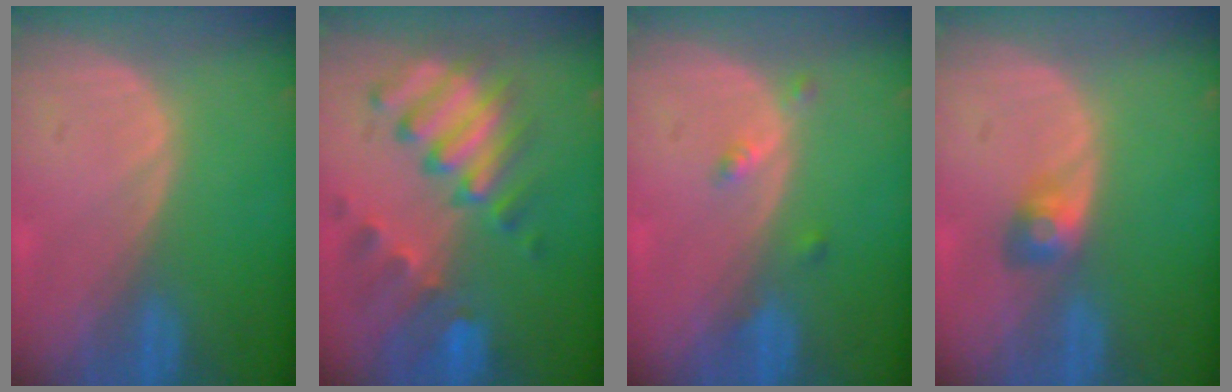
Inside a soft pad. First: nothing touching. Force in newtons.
{"total": 10.0, "press": 8.8, "slide": 4.8}
{"total": 2.2, "press": 1.8, "slide": 1.3}
{"total": 3.0, "press": 2.6, "slide": 1.4}